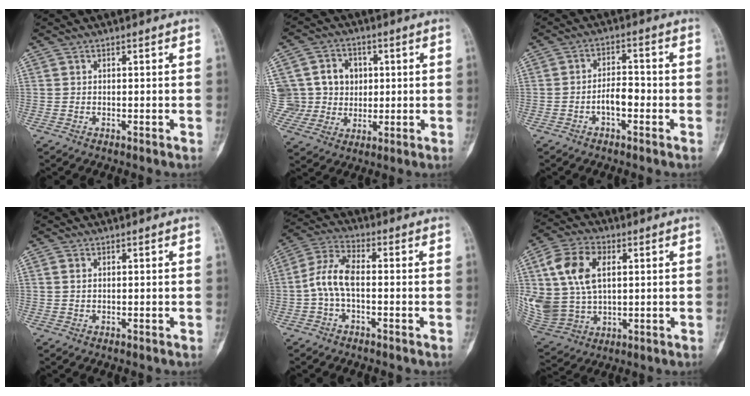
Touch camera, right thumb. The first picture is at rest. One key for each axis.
{"total": 12.3, "fx": 2.5, "fy": 11.4, "fz": 4.1, "tx": -0.044, "ty": 0.024, "tz": 0.058}
{"total": 4.6, "fx": -1.7, "fy": 2.4, "fz": 3.5, "tx": -0.050, "ty": 0.023, "tz": -0.034}
{"total": 0.8, "fx": 0.3, "fy": 0.5, "fz": 0.5, "tx": -0.012, "ty": 0.002, "tz": 0.006}
{"total": 7.4, "fx": -1.0, "fy": 3.5, "fz": 6.4, "tx": -0.138, "ty": 0.027, "tz": -0.028}
{"total": 17.9, "fx": 4.1, "fy": 12.3, "fz": 12.4, "tx": -0.259, "ty": -0.005, "tz": 0.088}